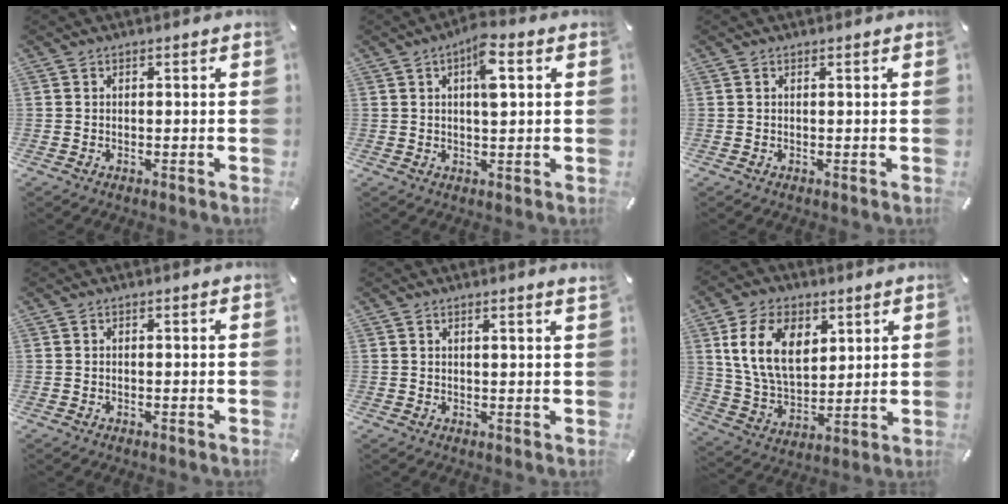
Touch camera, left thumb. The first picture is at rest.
{"total": 6.7, "force": [2.1, 2.2, 5.9], "torque": [-0.097, 0.000, 0.029]}
{"total": 0.0}
{"total": 0.0}
{"total": 1.7, "force": [1.3, -0.3, 1.1], "torque": [-0.021, -0.004, 0.023]}
{"total": 14.6, "force": [5.8, 9.9, 9.1], "torque": [-0.193, -0.004, 0.109]}